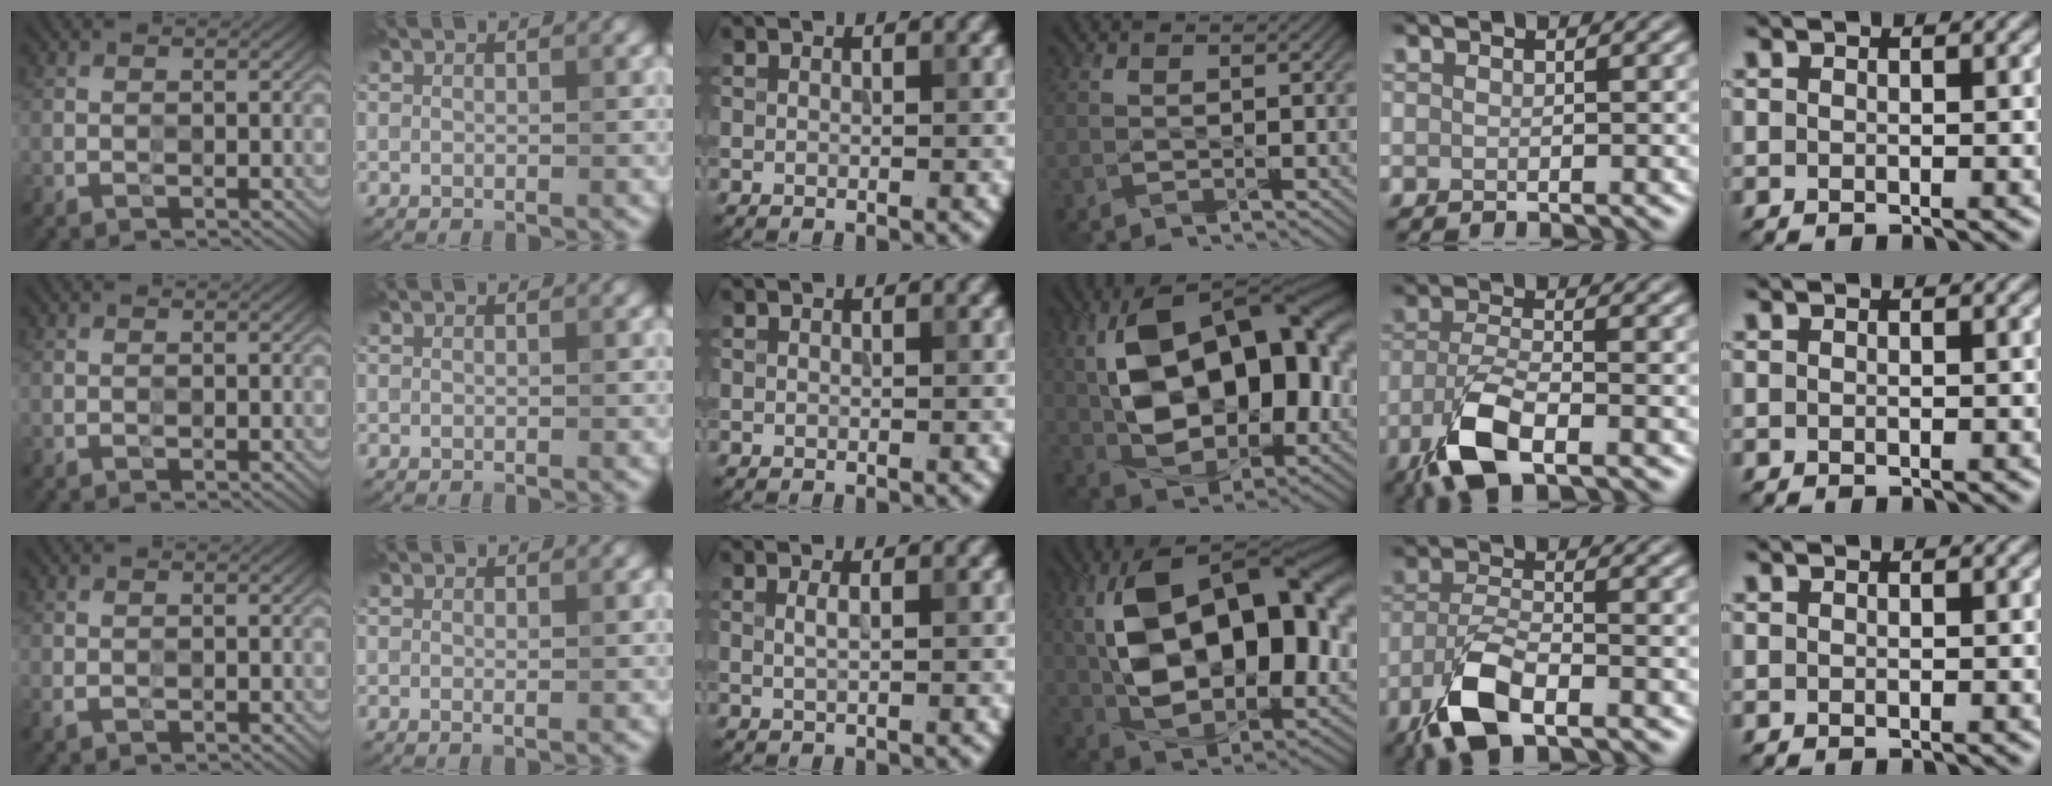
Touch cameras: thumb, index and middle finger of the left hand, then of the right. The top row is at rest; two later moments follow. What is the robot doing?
{"motion": "wipe", "object": "glasses"}